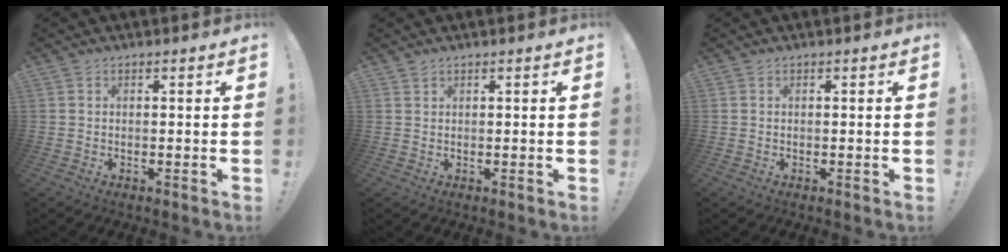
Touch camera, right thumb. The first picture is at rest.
{"total": 0.9, "force": [0.8, 0.4, 0.3], "torque": [0.000, -0.003, 0.015]}
{"total": 0.0}